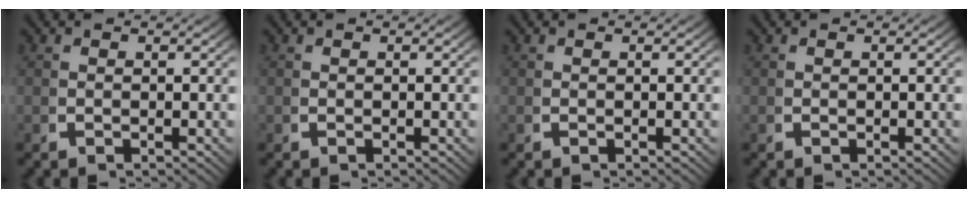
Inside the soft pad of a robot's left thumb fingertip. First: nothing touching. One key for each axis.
{"total": 0.0}
{"total": 0.0}
{"total": 0.0}